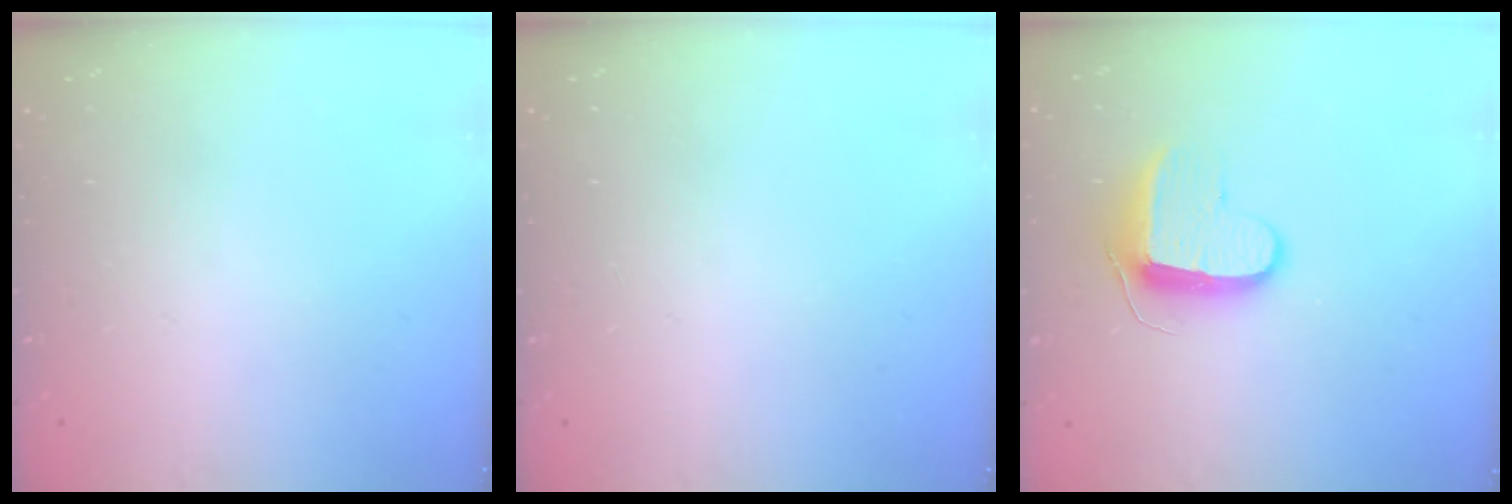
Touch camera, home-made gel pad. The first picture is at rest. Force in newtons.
{"total": 0.0}
{"total": 9.9, "press": 9.9, "slide": 0.1}